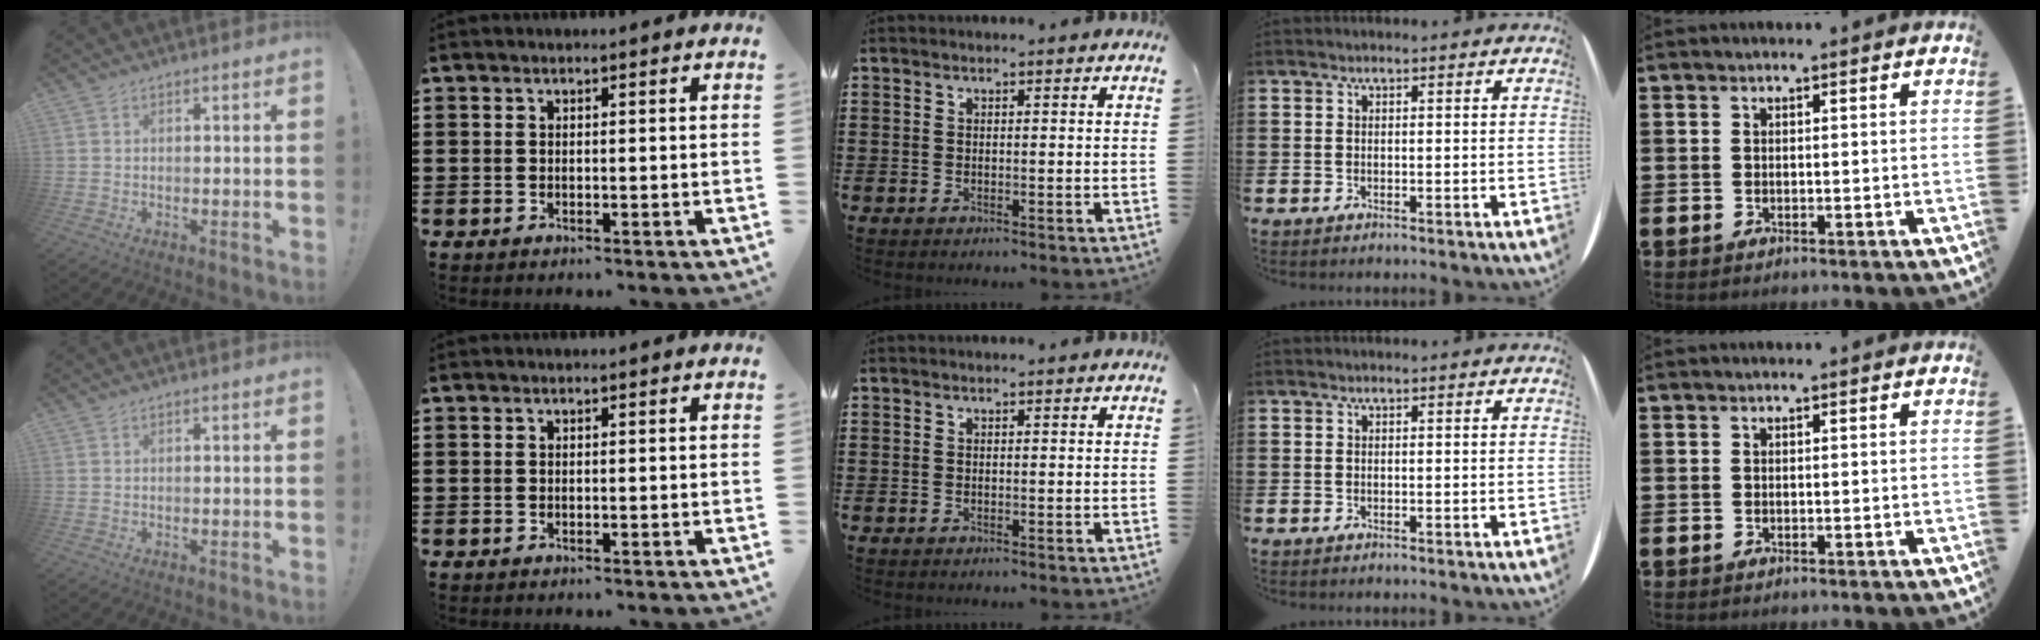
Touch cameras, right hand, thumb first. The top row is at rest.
{}